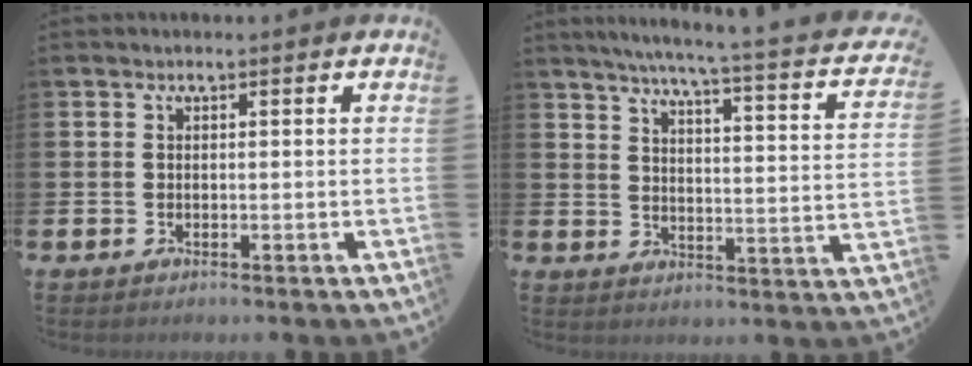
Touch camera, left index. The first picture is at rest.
{"total": 5.1, "force": [4.2, -0.2, 2.8], "torque": [-0.061, -0.046, 0.058]}